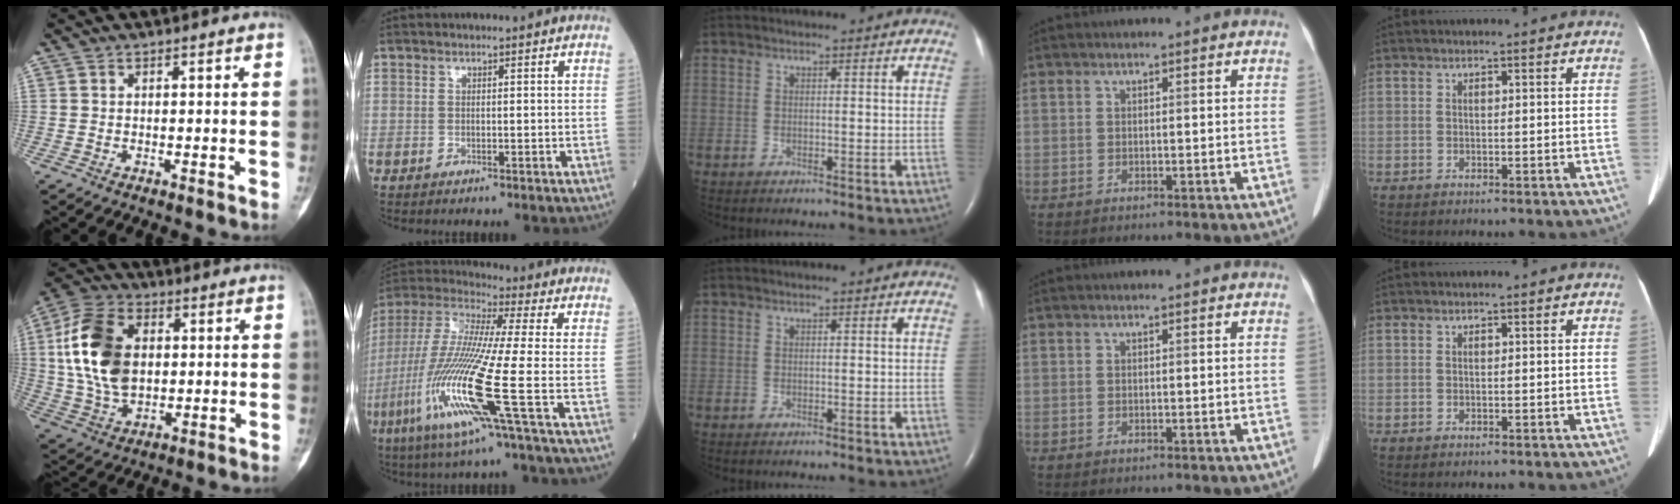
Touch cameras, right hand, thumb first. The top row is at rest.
{"thumb": {"total": 16.6, "force": [2.6, 10.9, 12.3], "torque": [-0.227, 0.006, 0.048]}, "index": {"total": 17.5, "force": [-6.1, -0.6, 16.4], "torque": [-0.360, -0.027, -0.130]}}